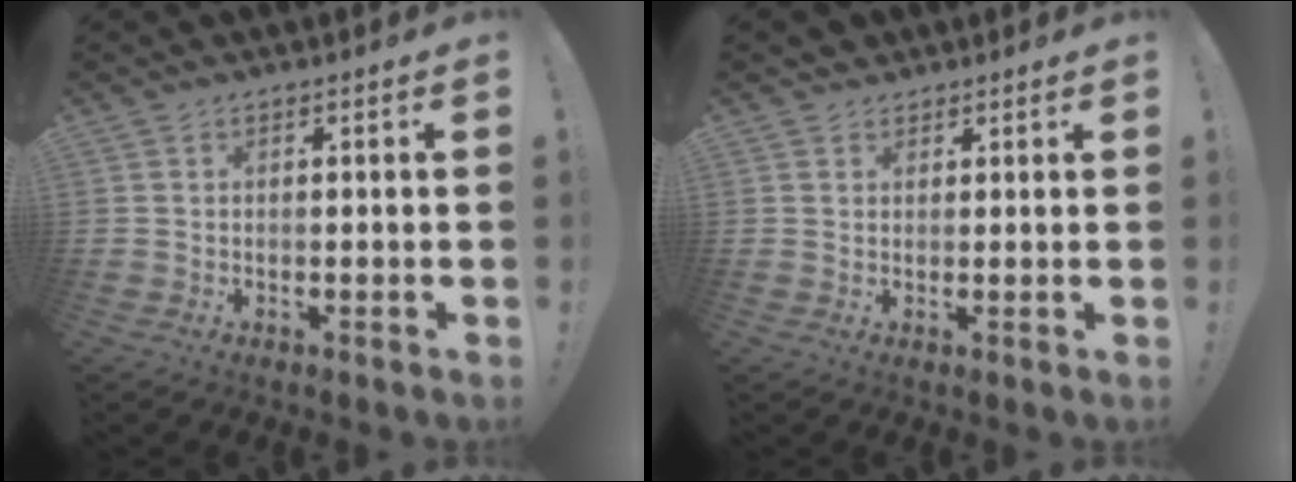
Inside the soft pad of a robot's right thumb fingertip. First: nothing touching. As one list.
[{"total": 2.7, "force": [1.8, 1.9, 0.2], "torque": [0.001, -0.009, 0.035]}]